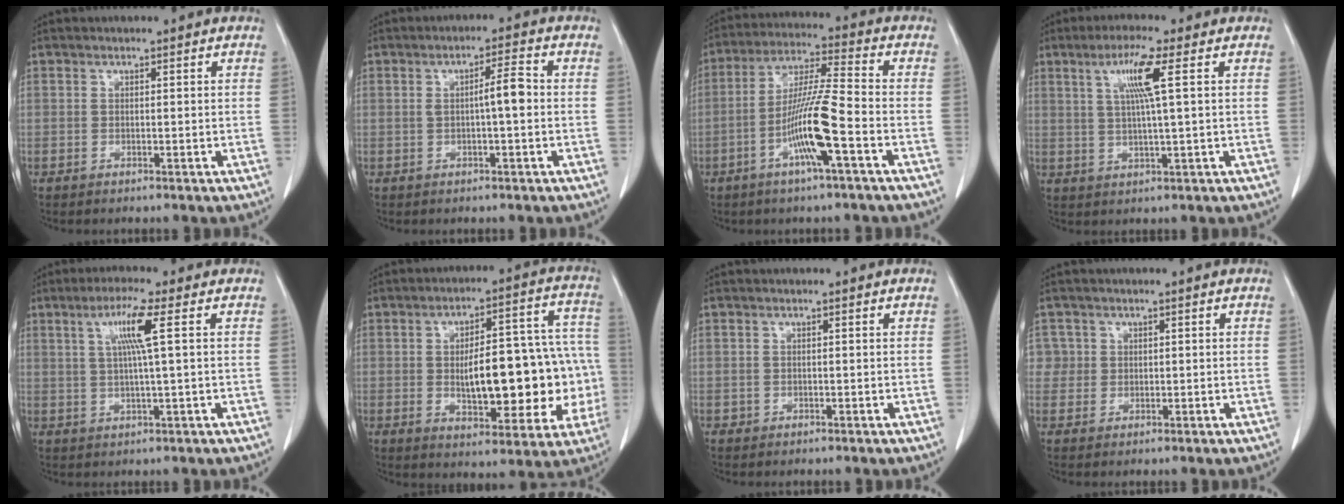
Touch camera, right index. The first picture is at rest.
{"total": 4.4, "force": [-0.2, 0.8, 4.3], "torque": [-0.076, 0.016, -0.001]}
{"total": 11.7, "force": [-4.4, 0.2, 10.9], "torque": [-0.214, 0.001, -0.084]}
{"total": 7.0, "force": [2.3, -0.1, 6.6], "torque": [-0.126, 0.005, 0.046]}
{"total": 6.6, "force": [1.9, -0.3, 6.3], "torque": [-0.120, 0.004, 0.039]}
{"total": 21.3, "force": [-2.3, 8.3, 19.5], "torque": [-0.230, 0.048, -0.010]}
{"total": 0.8, "force": [-0.1, 0.8, 0.2], "torque": [0.001, 0.006, -0.001]}
{"total": 3.7, "force": [0.7, 3.7, 0.1], "torque": [0.013, 0.015, 0.017]}